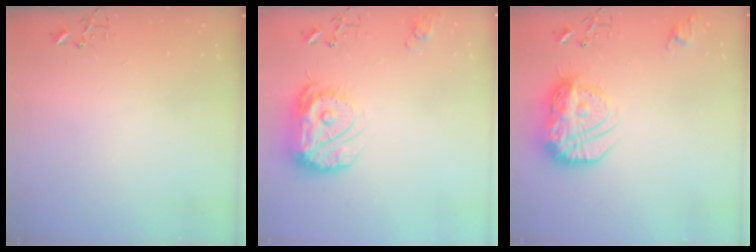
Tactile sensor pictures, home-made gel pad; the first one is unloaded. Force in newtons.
{"total": 17.3, "press": 17.2, "slide": 1.9}
{"total": 18.9, "press": 18.8, "slide": 1.8}